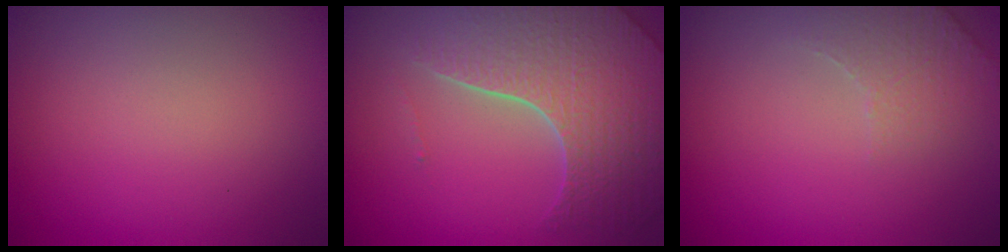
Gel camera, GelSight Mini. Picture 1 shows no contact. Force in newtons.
{"total": 7.8, "press": 5.6, "slide": 5.5}
{"total": 2.3, "press": 2.3, "slide": 0.6}